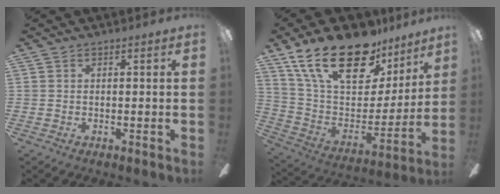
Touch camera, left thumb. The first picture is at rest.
{"total": 25.2, "force": [16.8, 11.5, 14.8], "torque": [-0.250, -0.103, 0.299]}